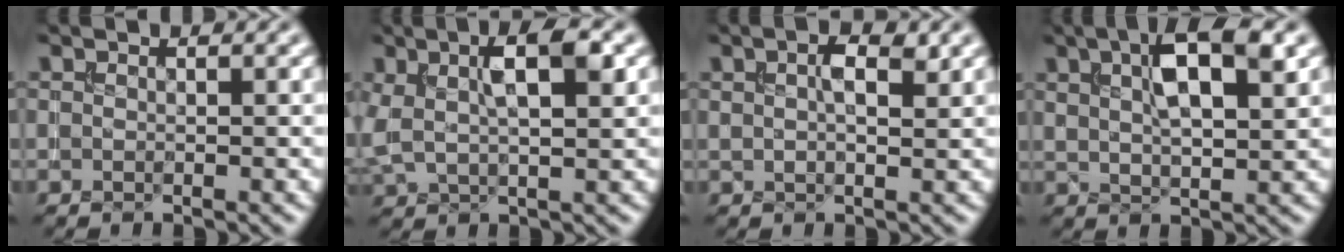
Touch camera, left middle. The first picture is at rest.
{"total": 5.5, "force": [1.7, 2.1, 4.8], "torque": [-0.094, 0.007, 0.029]}
{"total": 2.9, "force": [1.1, 1.1, 2.5], "torque": [-0.046, 0.005, 0.019]}
{"total": 6.8, "force": [2.9, 2.3, 5.7], "torque": [-0.100, 0.009, 0.048]}